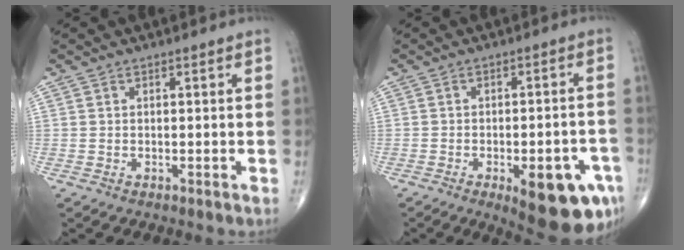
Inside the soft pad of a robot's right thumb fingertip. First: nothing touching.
{"total": 14.7, "force": [-6.4, 5.3, 12.2], "torque": [-0.109, 0.021, -0.068]}